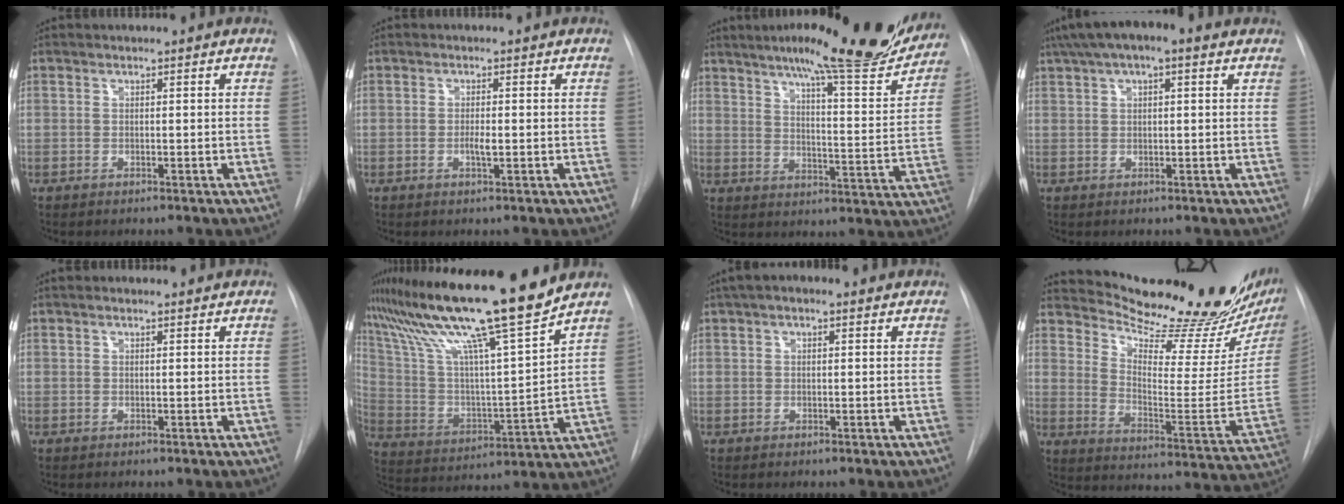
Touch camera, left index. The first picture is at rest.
{"total": 1.6, "force": [-0.3, 0.3, 1.5], "torque": [-0.029, -0.001, -0.006]}
{"total": 21.2, "force": [18.0, 2.0, 11.1], "torque": [-0.157, -0.037, 0.233]}
{"total": 8.6, "force": [5.5, 2.6, 6.1], "torque": [-0.108, 0.044, 0.086]}
{"total": 1.2, "force": [1.0, 0.4, 0.5], "torque": [-0.015, 0.012, 0.017]}
{"total": 21.0, "force": [16.6, -0.5, 12.9], "torque": [-0.230, -0.002, 0.287]}
{"total": 4.7, "force": [3.0, 1.6, 3.2], "torque": [-0.059, 0.030, 0.046]}
{"total": 23.7, "force": [20.5, 1.6, 11.7], "torque": [-0.180, -0.088, 0.285]}